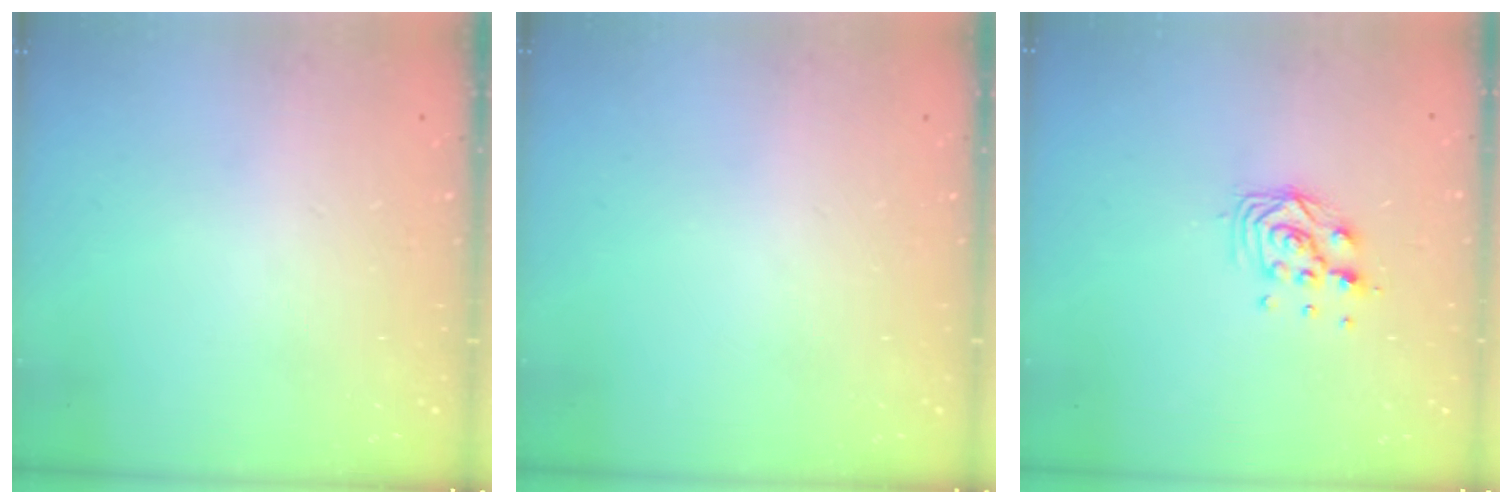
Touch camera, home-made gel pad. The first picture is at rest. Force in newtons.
{"total": 0.0}
{"total": 8.4, "press": 8.3, "slide": 0.8}